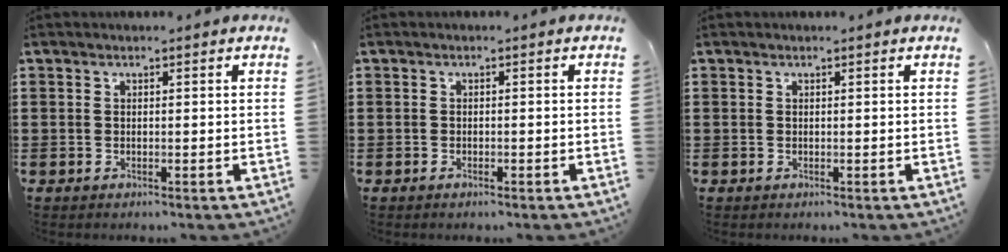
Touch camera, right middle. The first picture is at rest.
{"total": 0.6, "force": [-0.4, 0.2, 0.3], "torque": [-0.010, -0.003, -0.008]}
{"total": 0.0}